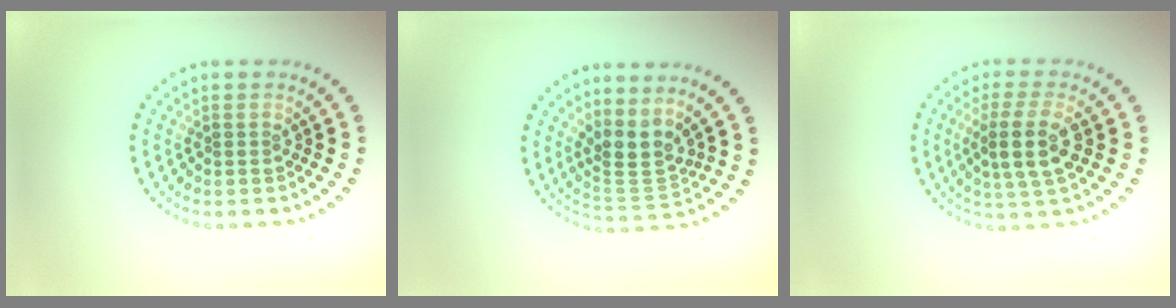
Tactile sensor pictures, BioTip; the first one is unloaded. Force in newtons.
{"total": 3.1, "press": 2.3, "slide": 2.0}
{"total": 4.3, "press": 3.9, "slide": 1.7}